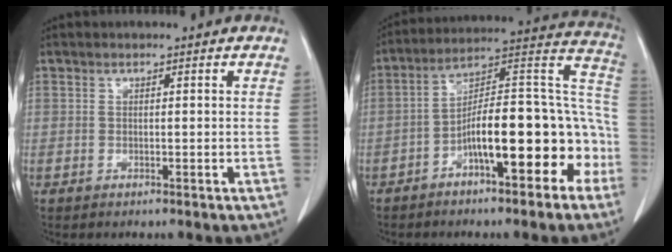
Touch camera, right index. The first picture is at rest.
{"total": 16.8, "force": [-6.4, 4.8, 14.7], "torque": [-0.207, 0.052, -0.096]}